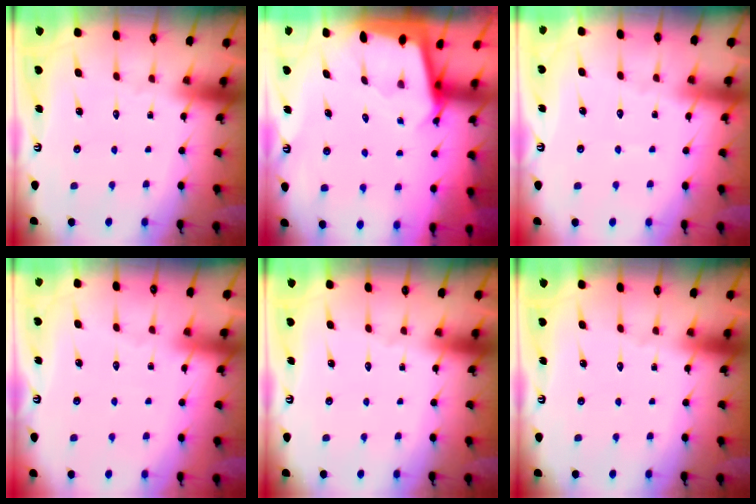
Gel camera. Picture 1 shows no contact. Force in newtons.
{"total": 2.4, "press": 2.4, "slide": 0.1}
{"total": 3.0, "press": 3.0, "slide": 0.2}
{"total": 3.3, "press": 3.3, "slide": 0.4}
{"total": 0.0}
{"total": 0.0}